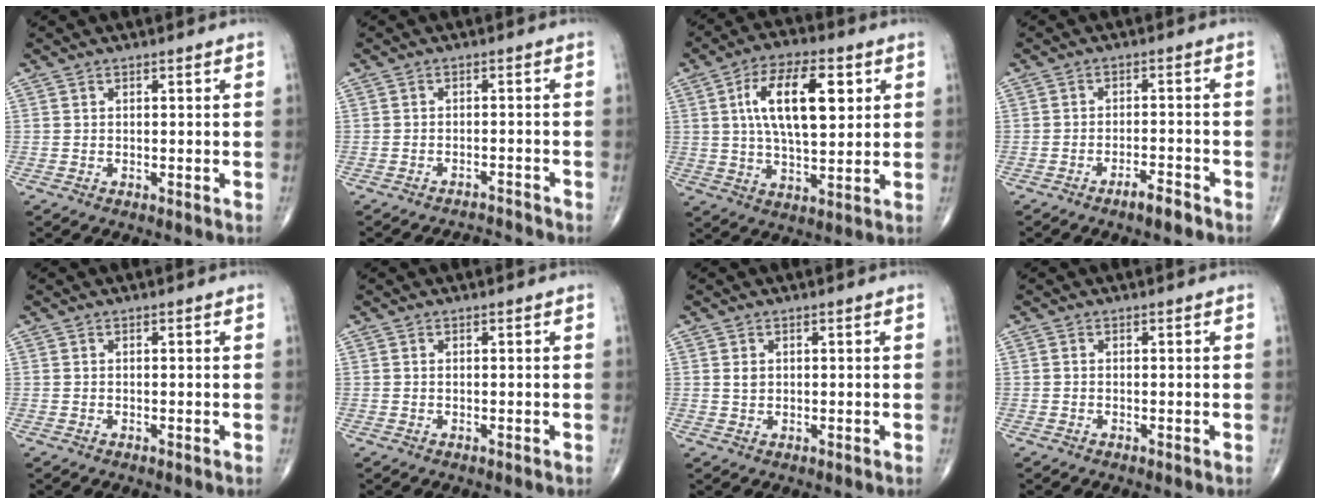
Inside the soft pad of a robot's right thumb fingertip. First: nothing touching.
{"total": 3.3, "force": [-3.1, -0.4, -0.8], "torque": [0.002, 0.026, -0.045]}
{"total": 14.7, "force": [3.9, 6.5, 12.6], "torque": [-0.202, -0.003, 0.066]}
{"total": 3.6, "force": [-2.8, 0.7, 2.2], "torque": [-0.037, 0.017, -0.048]}
{"total": 0.0}
{"total": 0.0}
{"total": 1.6, "force": [0.4, 1.2, 1.0], "torque": [-0.015, -0.002, 0.009]}
{"total": 0.0}